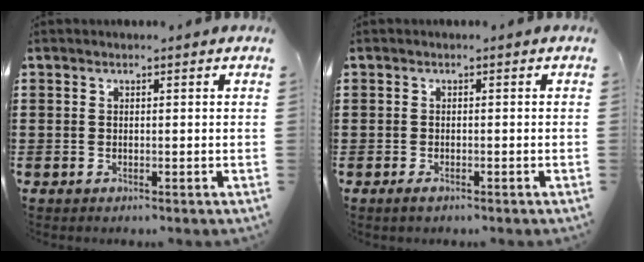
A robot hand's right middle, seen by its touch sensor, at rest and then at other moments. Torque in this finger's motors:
{"motor_torque": [-0.05, 0.21, -0.21, -0.05]}